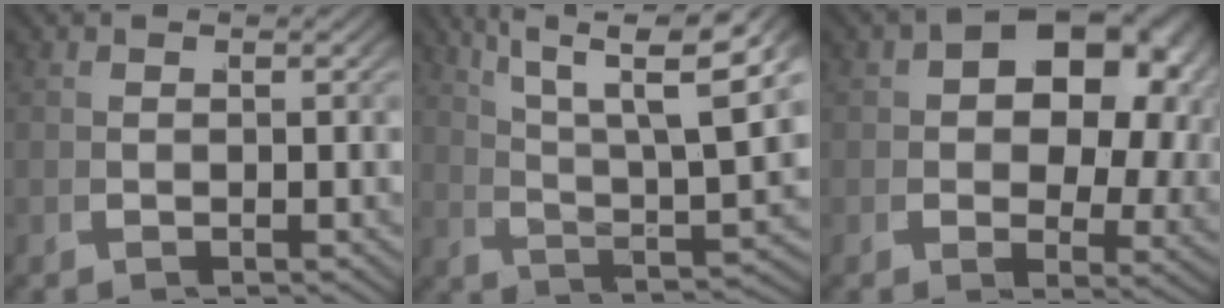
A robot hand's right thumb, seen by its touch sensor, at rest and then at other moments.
{"total": 10.1, "force": [3.8, 4.6, 8.2], "torque": [-0.129, -0.019, 0.069]}
{"total": 8.8, "force": [2.0, 5.4, 6.7], "torque": [-0.105, -0.016, 0.037]}